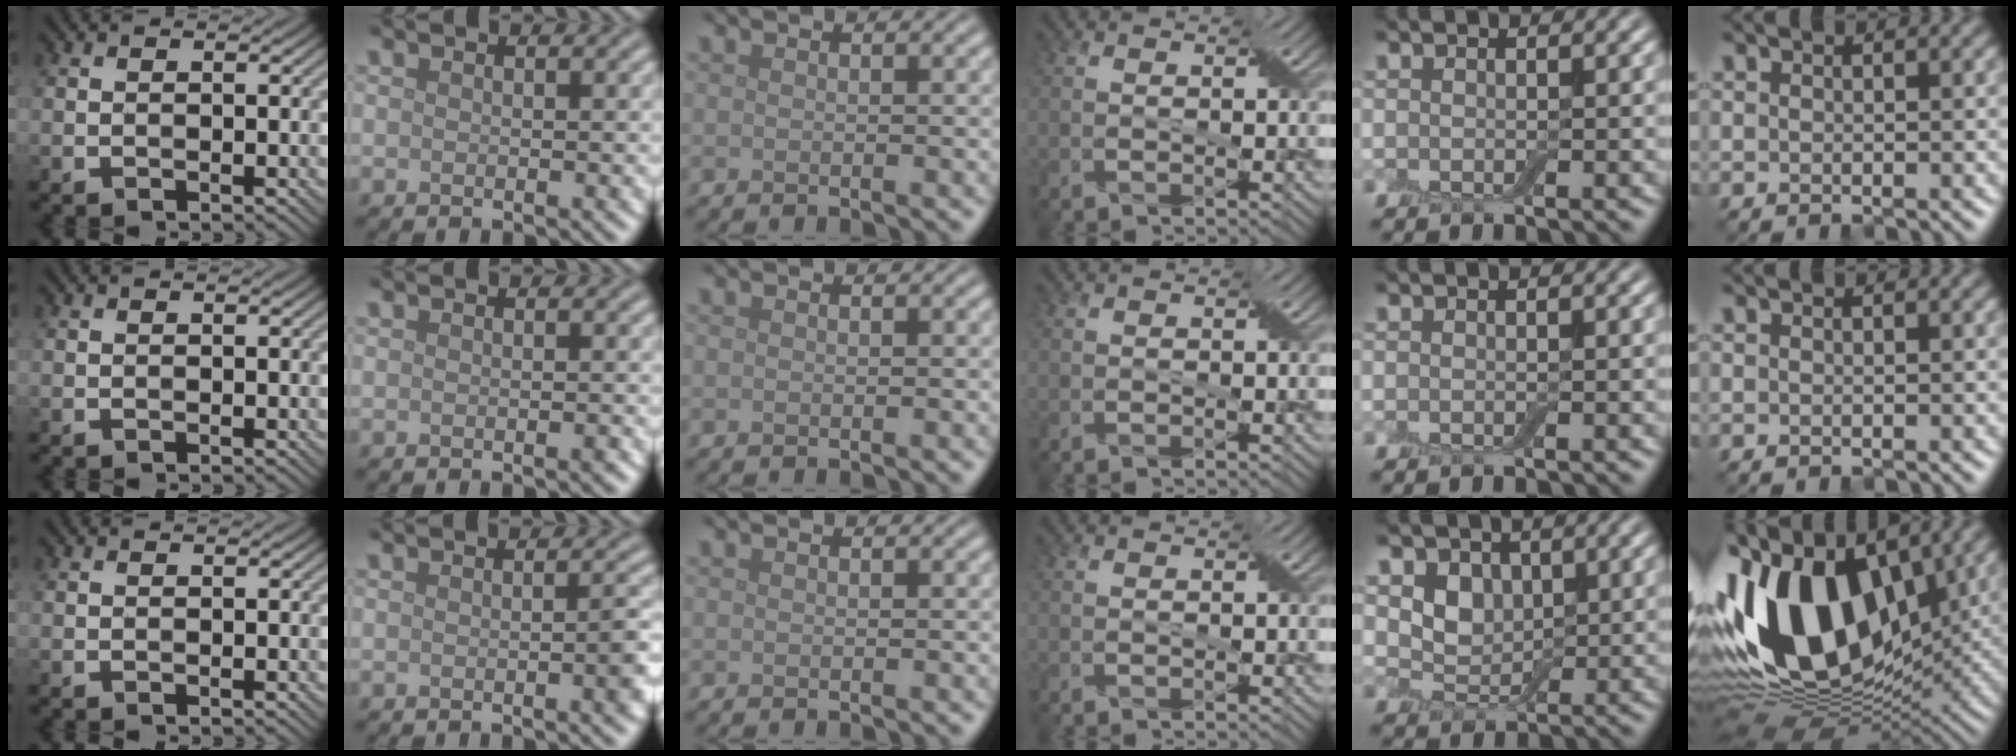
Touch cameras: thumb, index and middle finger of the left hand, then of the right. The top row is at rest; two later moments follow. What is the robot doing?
{"motion": "extract", "object": "drawer"}